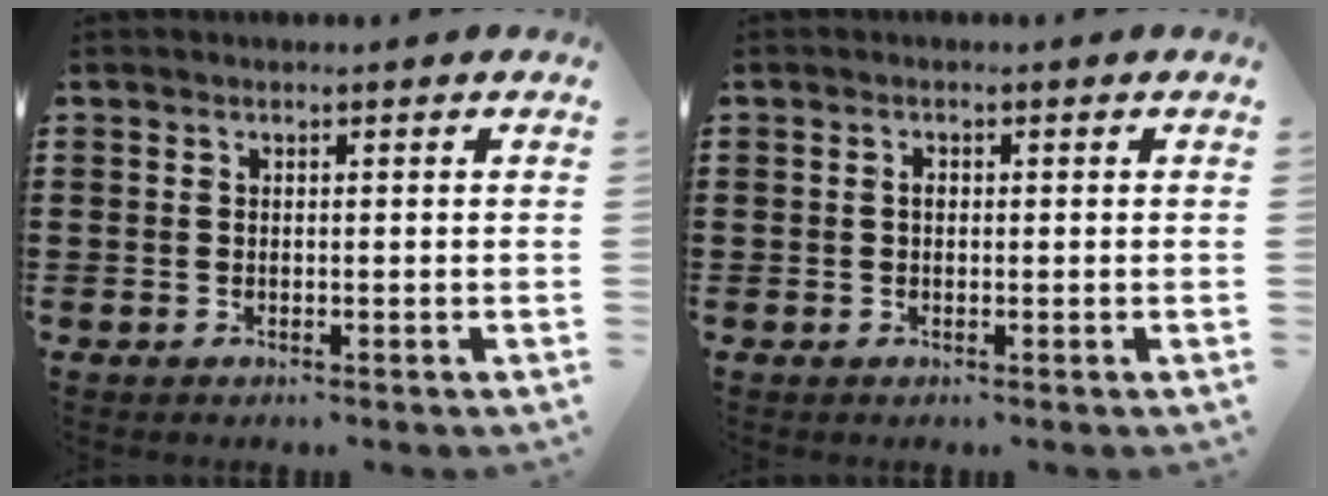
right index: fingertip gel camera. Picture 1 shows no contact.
{"total": 1.1, "force": [0.0, 0.6, 0.9], "torque": [-0.019, 0.003, -0.001]}